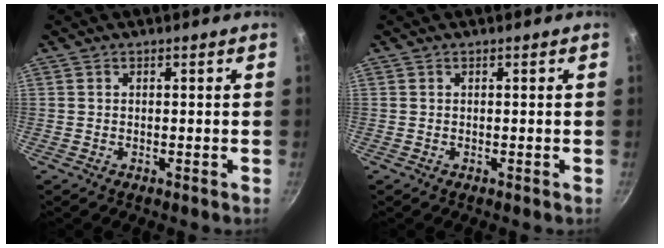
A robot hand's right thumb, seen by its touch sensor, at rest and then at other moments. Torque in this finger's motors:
{"motor_torque": [-0.02, 0.02, 0.05, 0.03, 0.02]}